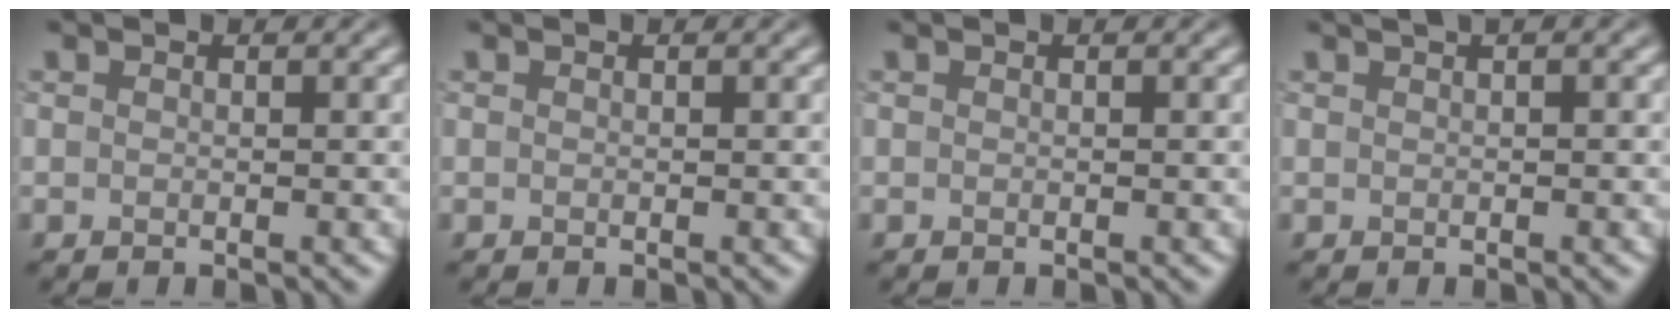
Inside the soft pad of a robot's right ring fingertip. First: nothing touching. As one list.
[{"total": 0.0}, {"total": 0.0}, {"total": 3.0, "force": [1.6, 1.2, 2.2], "torque": [-0.021, 0.009, 0.013]}]